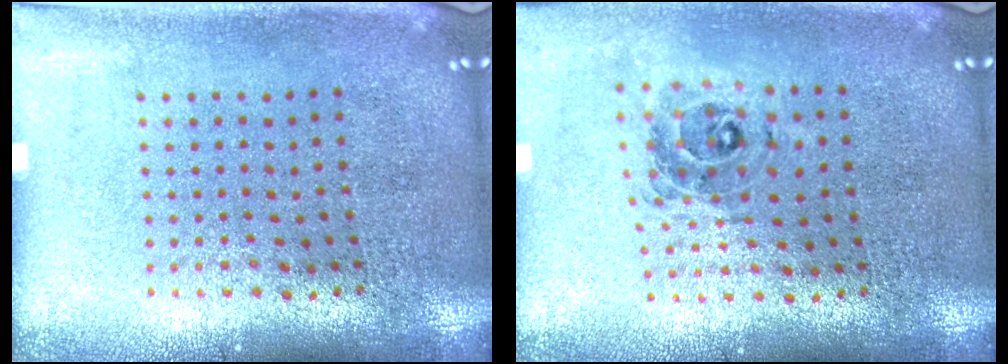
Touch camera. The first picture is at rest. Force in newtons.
{"total": 0.6, "press": 0.6, "slide": 0.2}